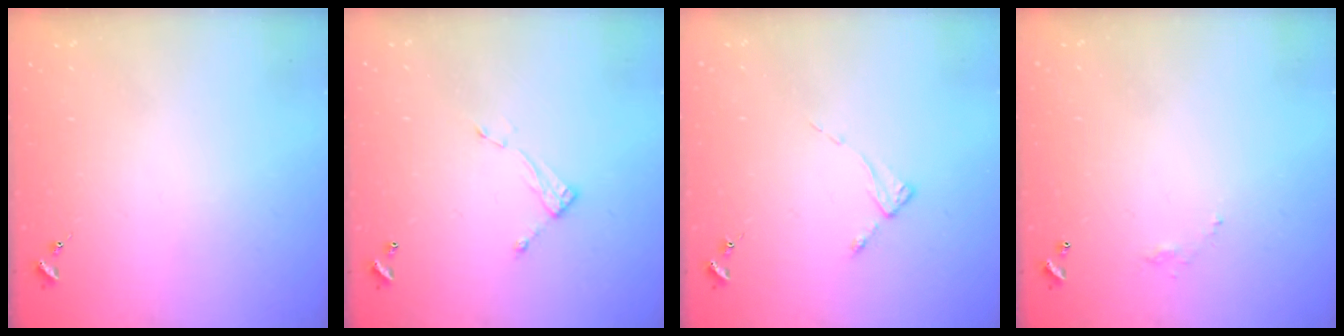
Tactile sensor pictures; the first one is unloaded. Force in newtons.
{"total": 5.0, "press": 4.9, "slide": 0.2}
{"total": 2.2, "press": 2.2, "slide": 0.4}
{"total": 3.7, "press": 3.7, "slide": 0.1}